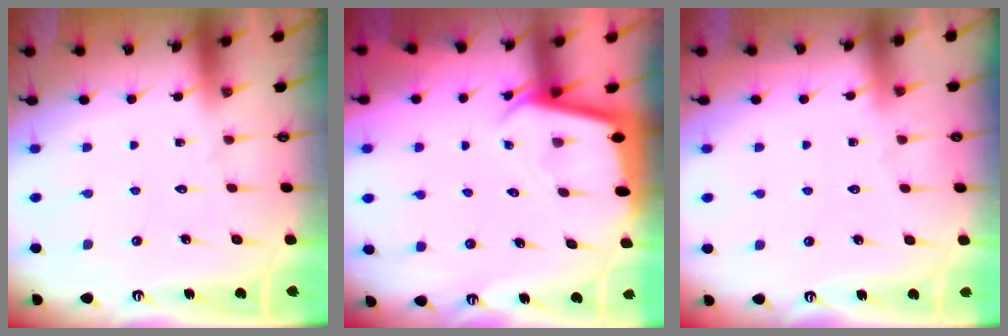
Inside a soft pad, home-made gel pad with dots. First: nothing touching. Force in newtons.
{"total": 2.3, "press": 2.3, "slide": 0.1}
{"total": 2.6, "press": 2.5, "slide": 0.4}